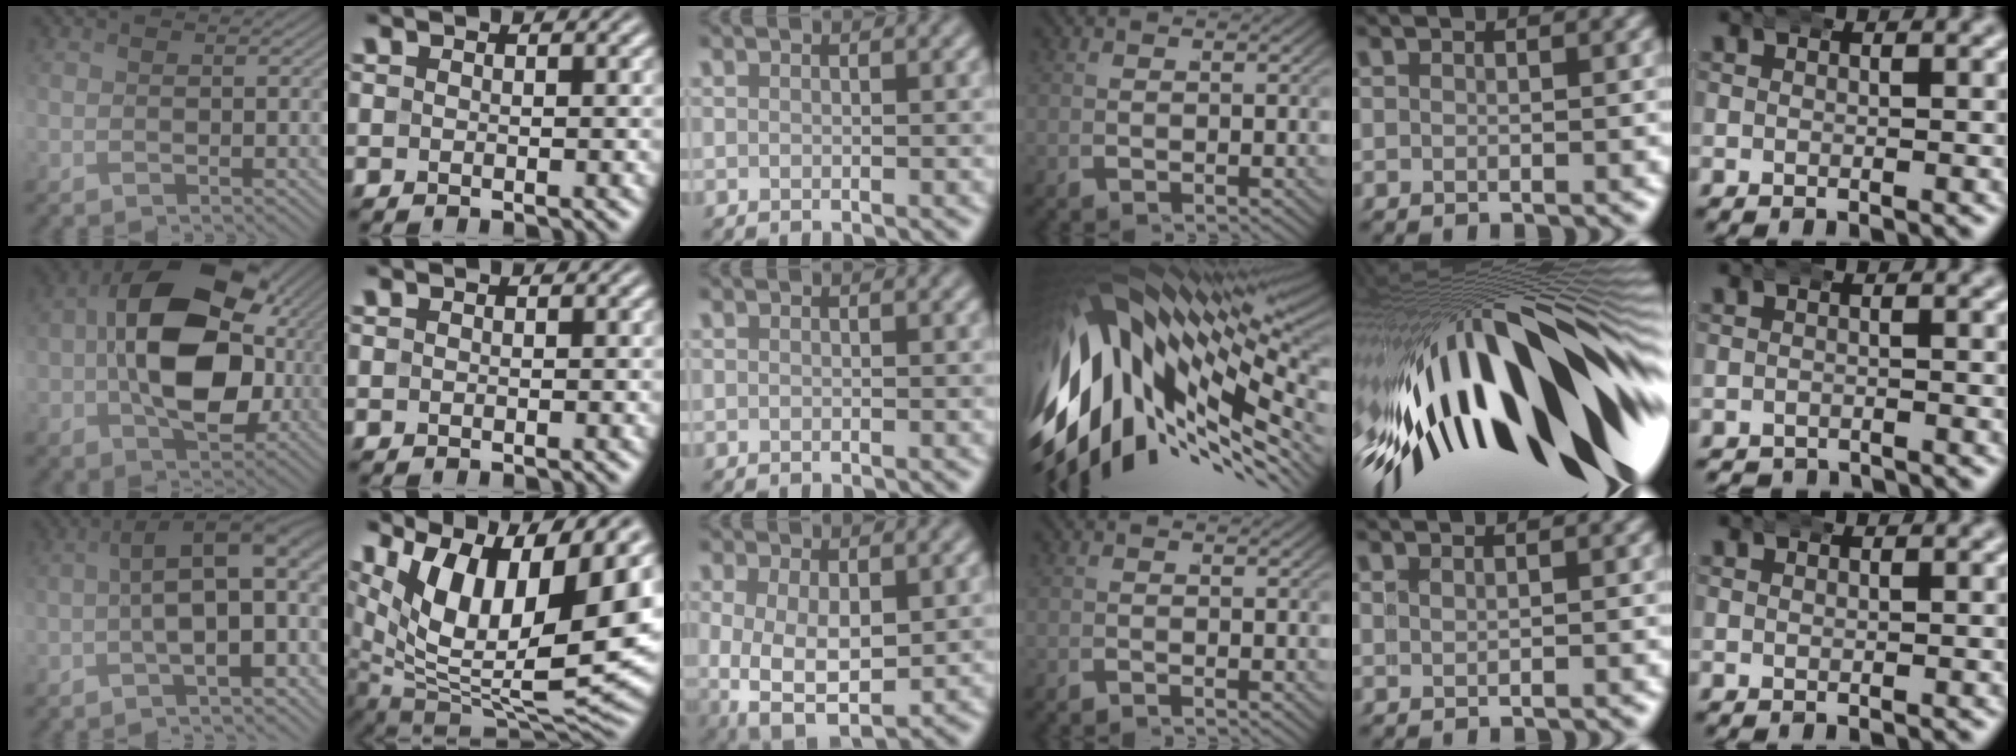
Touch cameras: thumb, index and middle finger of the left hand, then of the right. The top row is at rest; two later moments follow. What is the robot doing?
{"motion": "wrap", "object": "bandana"}